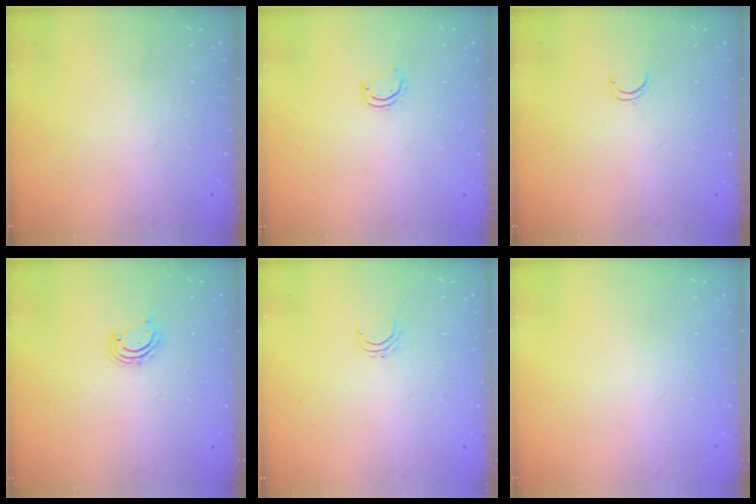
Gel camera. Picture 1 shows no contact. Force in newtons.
{"total": 3.0, "press": 3.0, "slide": 0.2}
{"total": 3.5, "press": 3.4, "slide": 0.4}
{"total": 2.9, "press": 2.9, "slide": 0.4}
{"total": 3.1, "press": 3.1, "slide": 0.2}
{"total": 0.0}